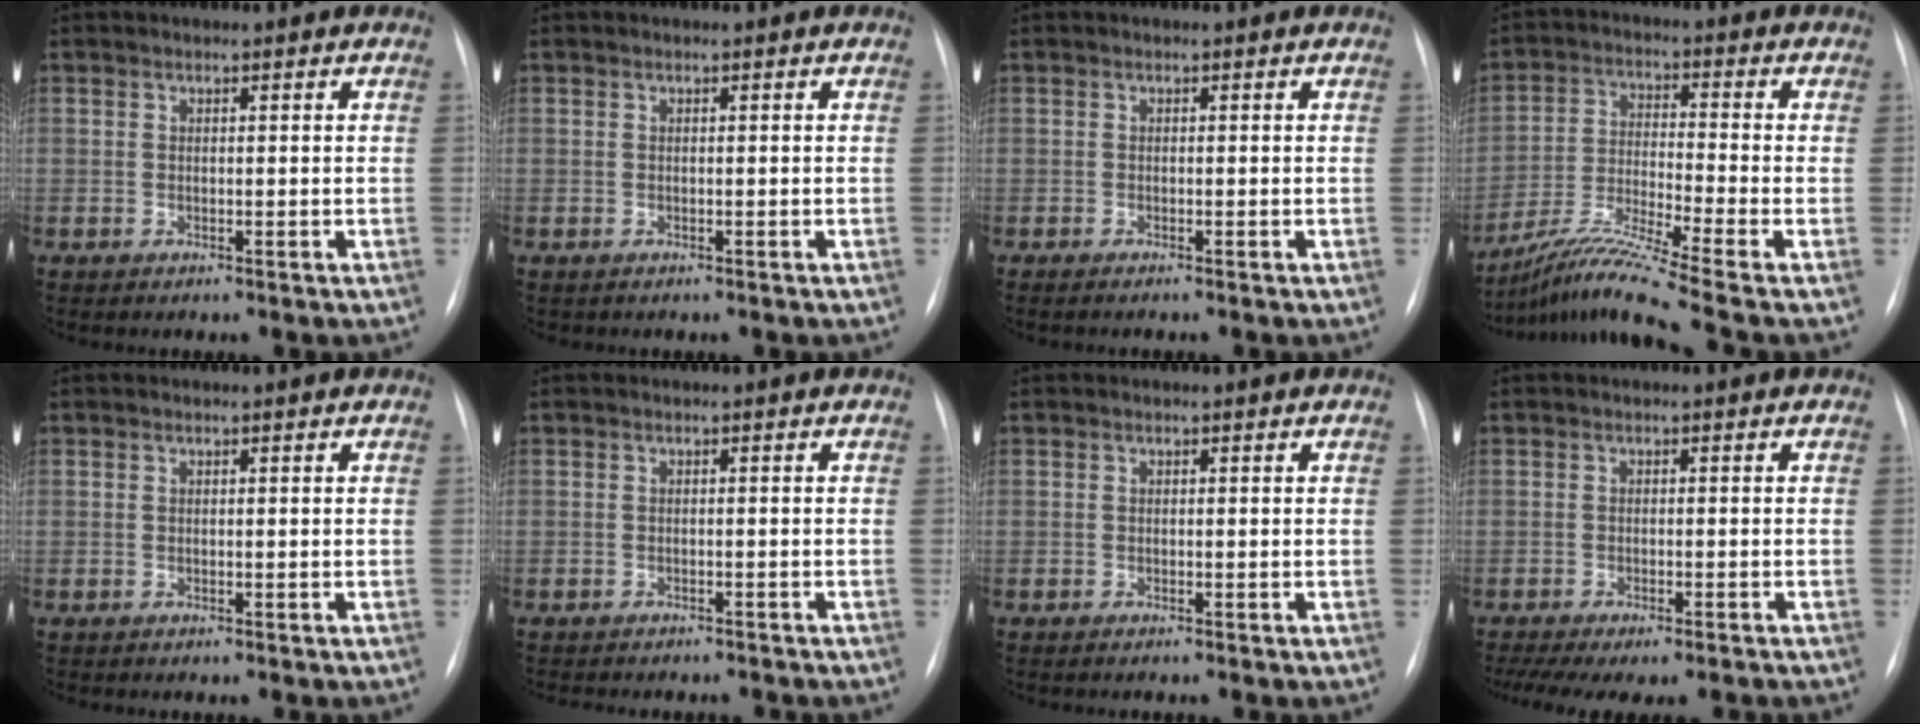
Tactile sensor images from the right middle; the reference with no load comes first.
{"total": 0.0}
{"total": 1.4, "force": [-1.1, 0.0, 0.8], "torque": [-0.013, -0.003, -0.012]}
{"total": 11.8, "force": [-9.4, -2.5, 6.7], "torque": [-0.134, -0.021, -0.171]}
{"total": 0.0}
{"total": 7.4, "force": [-6.6, 2.1, 2.5], "torque": [-0.028, 0.001, -0.077]}
{"total": 0.6, "force": [-0.5, 0.0, 0.3], "torque": [-0.009, -0.002, -0.007]}
{"total": 13.1, "force": [-10.8, 3.0, 6.7], "torque": [-0.125, -0.007, -0.142]}